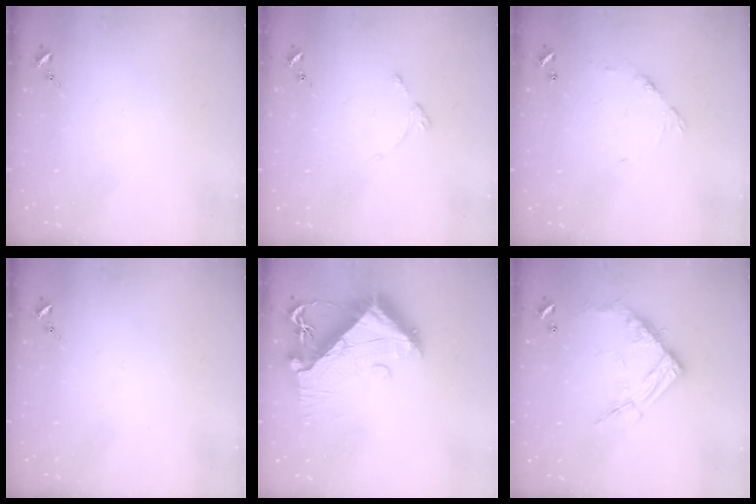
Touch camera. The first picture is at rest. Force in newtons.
{"total": 2.7, "press": 2.6, "slide": 0.5}
{"total": 6.2, "press": 6.2, "slide": 0.4}
{"total": 0.0}
{"total": 13.2, "press": 13.1, "slide": 1.4}
{"total": 16.0, "press": 15.9, "slide": 1.5}